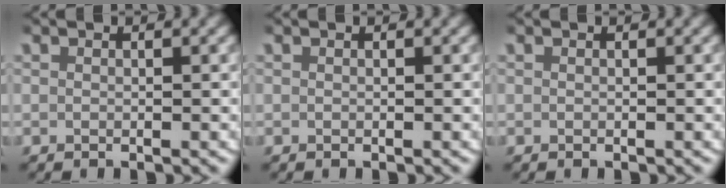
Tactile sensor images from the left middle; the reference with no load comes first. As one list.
[{"total": 0.0}, {"total": 0.0}]